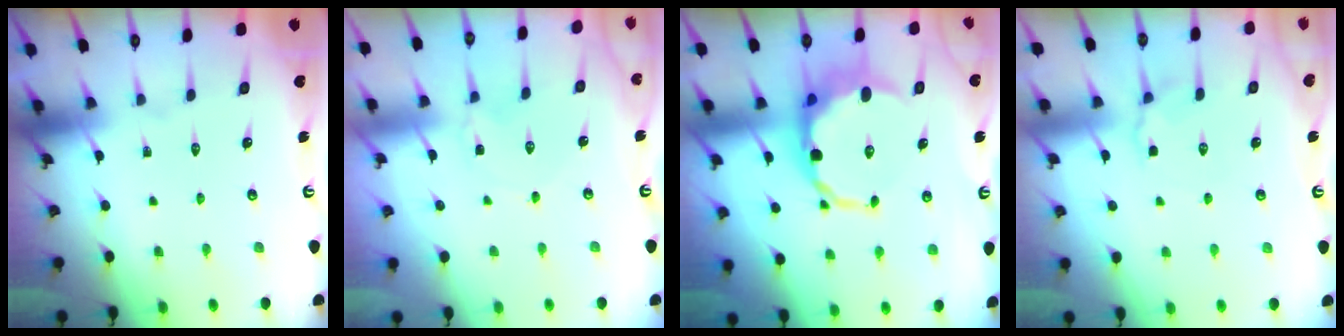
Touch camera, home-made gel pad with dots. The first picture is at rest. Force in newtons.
{"total": 1.4, "press": 1.4, "slide": 0.2}
{"total": 11.7, "press": 11.3, "slide": 2.9}
{"total": 5.3, "press": 5.1, "slide": 1.3}